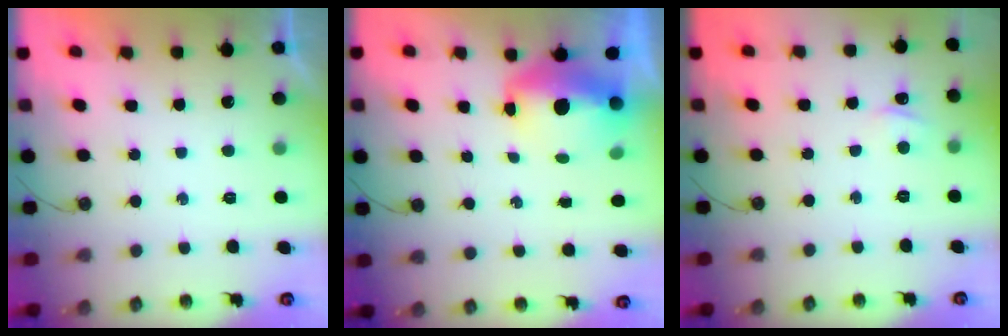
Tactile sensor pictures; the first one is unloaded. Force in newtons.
{"total": 8.9, "press": 8.9, "slide": 0.9}
{"total": 2.3, "press": 2.2, "slide": 0.3}